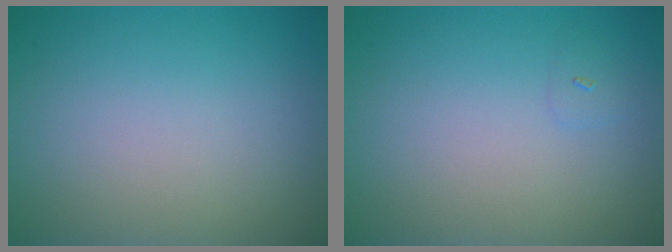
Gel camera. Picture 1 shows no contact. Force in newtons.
{"total": 0.6, "press": 0.6, "slide": 0.1}